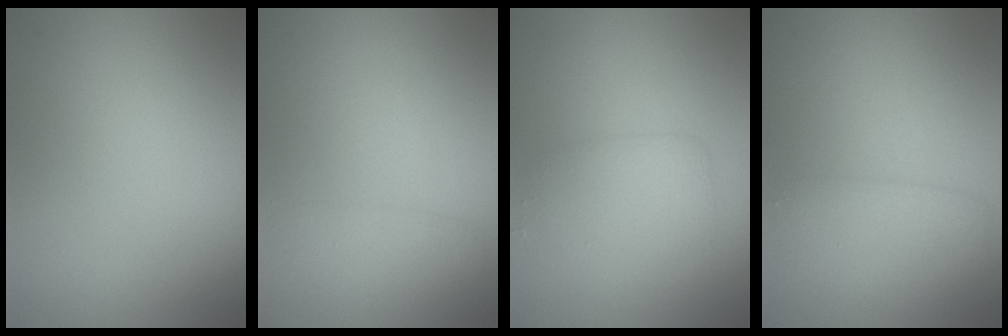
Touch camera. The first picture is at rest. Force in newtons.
{"total": 1.4, "press": 1.4, "slide": 0.1}
{"total": 2.9, "press": 2.9, "slide": 0.0}
{"total": 2.7, "press": 2.7, "slide": 0.1}